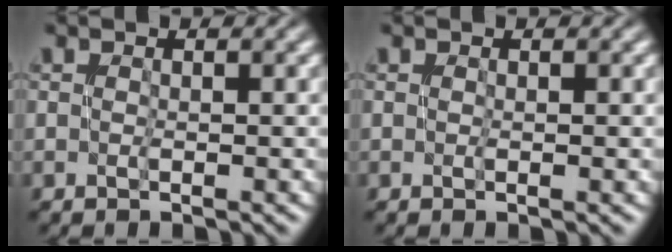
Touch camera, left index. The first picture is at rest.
{"total": 0.0}